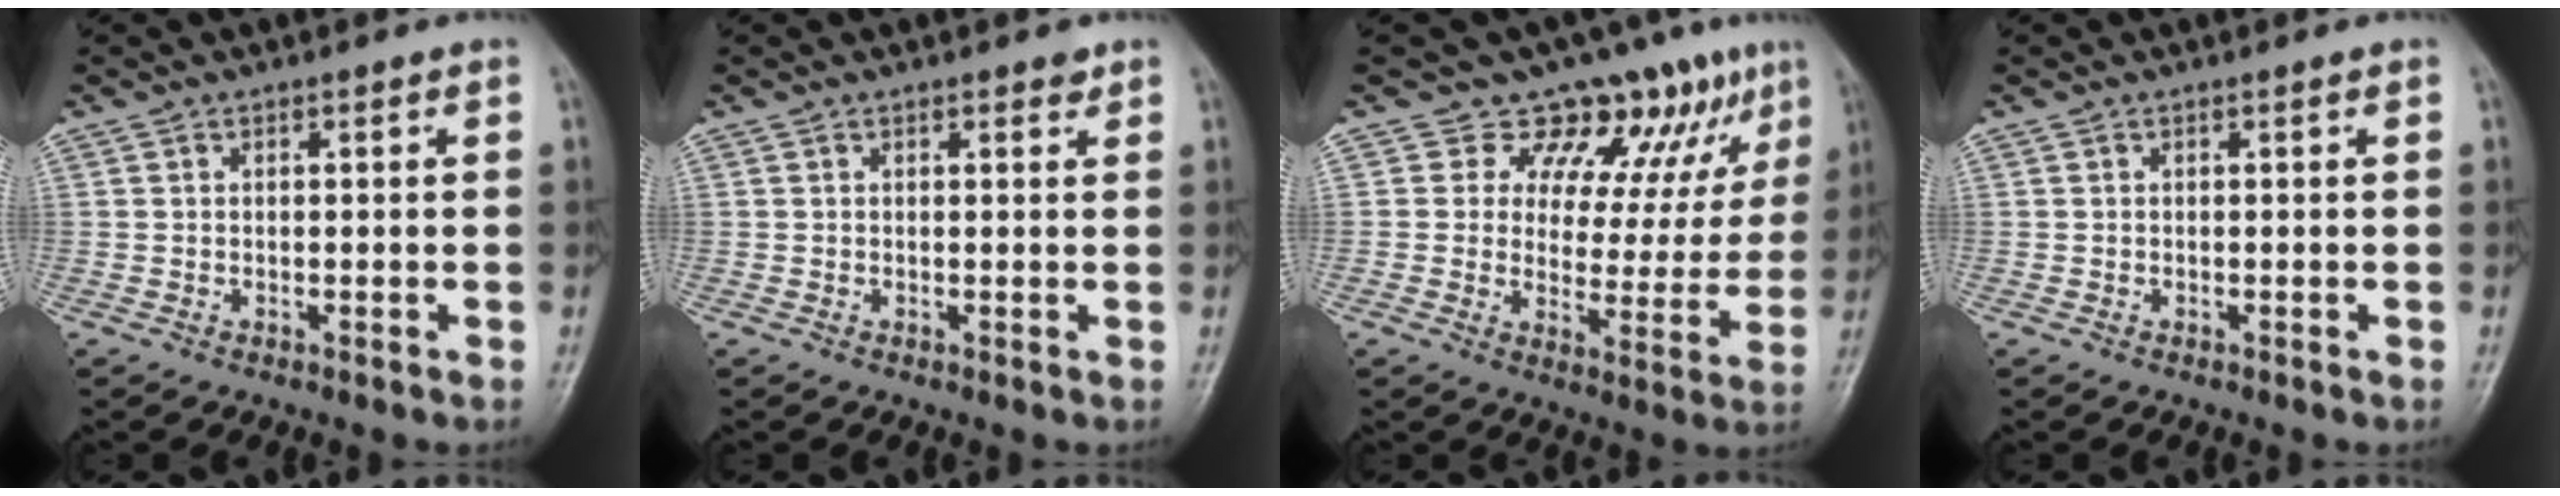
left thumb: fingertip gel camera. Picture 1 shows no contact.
{"total": 1.2, "force": [0.8, 0.6, 0.7], "torque": [-0.002, -0.004, 0.008]}
{"total": 11.6, "force": [8.3, 6.2, 5.2], "torque": [-0.029, -0.052, 0.101]}
{"total": 0.0}